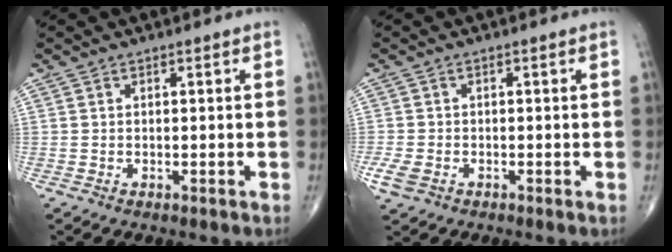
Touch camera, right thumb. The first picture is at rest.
{"total": 3.2, "force": [-1.3, 2.2, 1.9], "torque": [-0.049, -0.005, -0.025]}